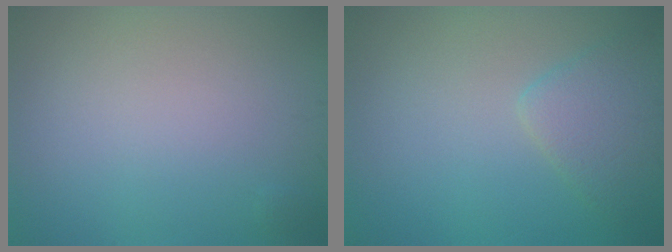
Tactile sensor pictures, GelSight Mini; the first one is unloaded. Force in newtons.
{"total": 2.7, "press": 2.7, "slide": 0.3}